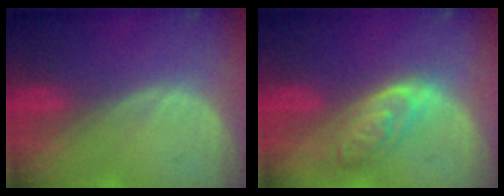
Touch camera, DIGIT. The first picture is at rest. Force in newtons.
{"total": 6.5, "press": 5.9, "slide": 2.7}